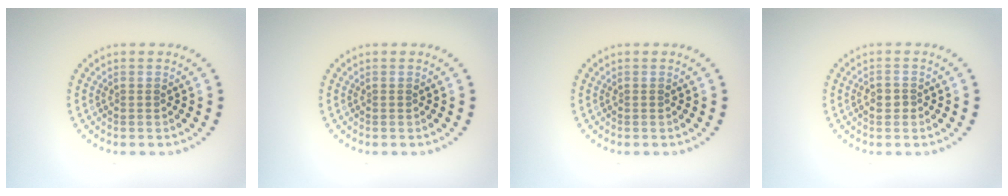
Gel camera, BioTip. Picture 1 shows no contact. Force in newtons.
{"total": 0.0}
{"total": 0.0}
{"total": 1.0, "press": 1.0, "slide": 0.1}